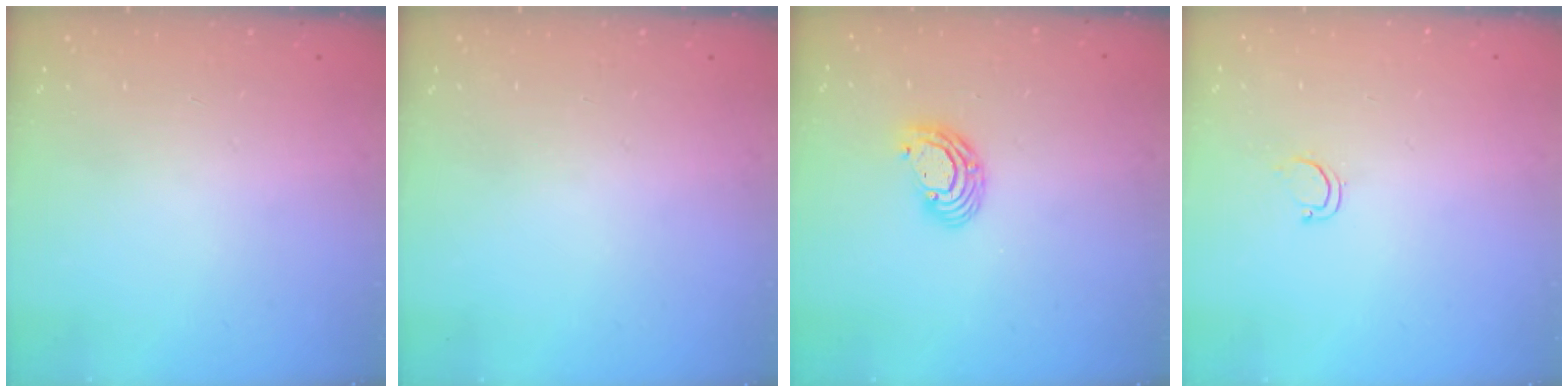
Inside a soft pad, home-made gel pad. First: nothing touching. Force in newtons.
{"total": 0.0}
{"total": 7.8, "press": 7.7, "slide": 1.2}
{"total": 2.8, "press": 2.8, "slide": 0.2}